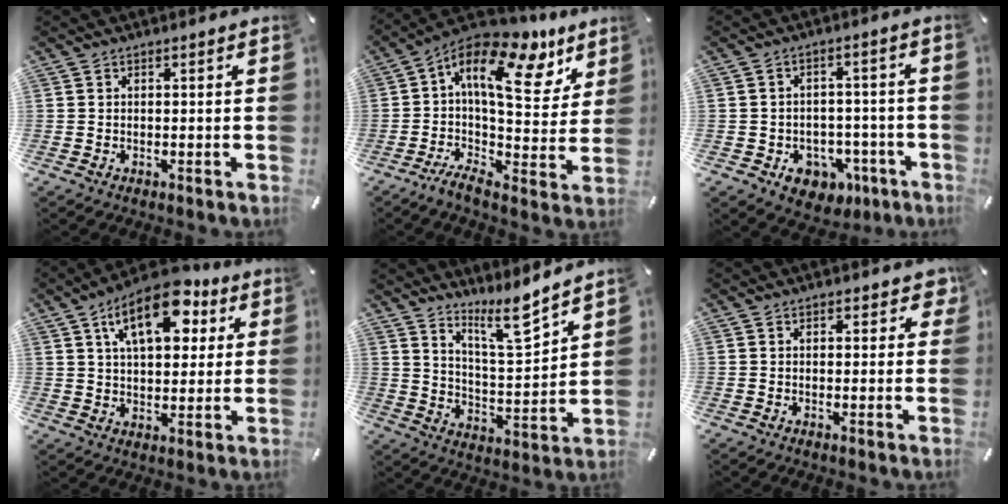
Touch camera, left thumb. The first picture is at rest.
{"total": 19.9, "force": [8.3, 8.8, 15.8], "torque": [-0.252, -0.054, 0.137]}
{"total": 7.1, "force": [-2.4, 6.1, 2.7], "torque": [-0.025, 0.011, -0.037]}
{"total": 15.5, "force": [7.1, 8.5, 10.9], "torque": [-0.159, -0.016, 0.120]}
{"total": 11.1, "force": [9.0, 2.1, 6.1], "torque": [-0.096, -0.065, 0.154]}
{"total": 2.9, "force": [1.4, 1.8, 1.7], "torque": [-0.013, -0.001, 0.017]}